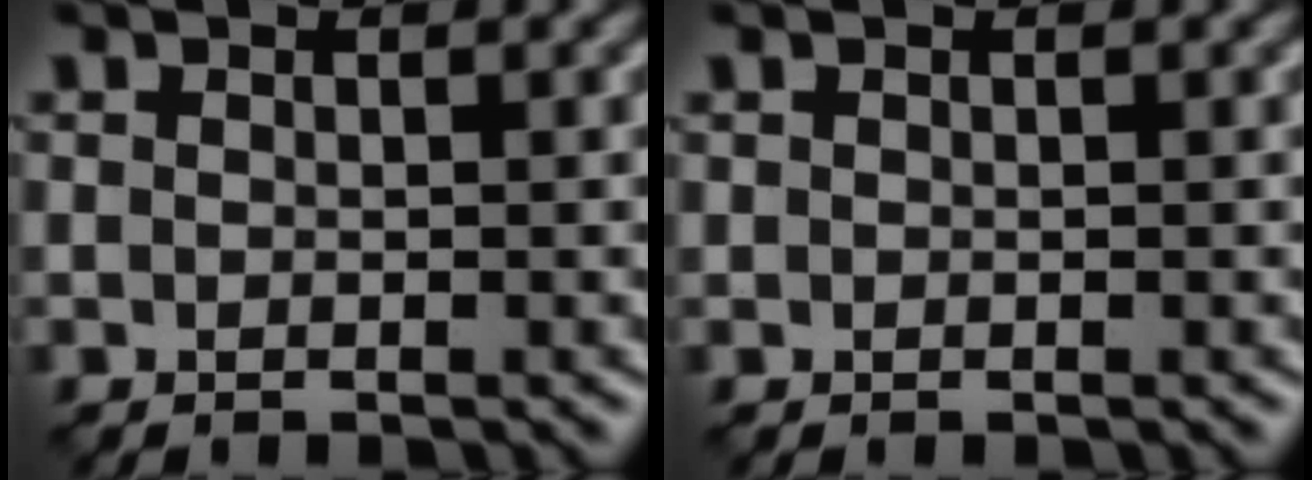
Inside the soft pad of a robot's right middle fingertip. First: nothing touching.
{"total": 0.0}